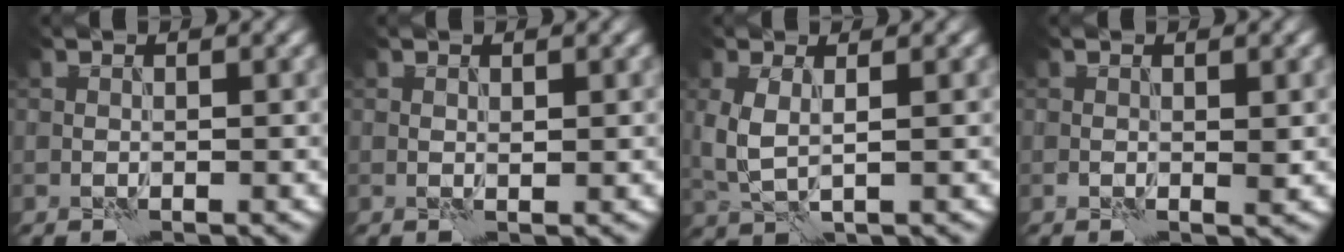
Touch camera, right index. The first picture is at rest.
{"total": 0.5, "force": [0.3, 0.2, 0.4], "torque": [-0.003, -0.003, 0.005]}
{"total": 2.9, "force": [0.5, 1.3, 2.5], "torque": [-0.066, 0.000, 0.010]}
{"total": 1.3, "force": [-0.2, 0.6, 1.1], "torque": [-0.014, -0.001, -0.007]}